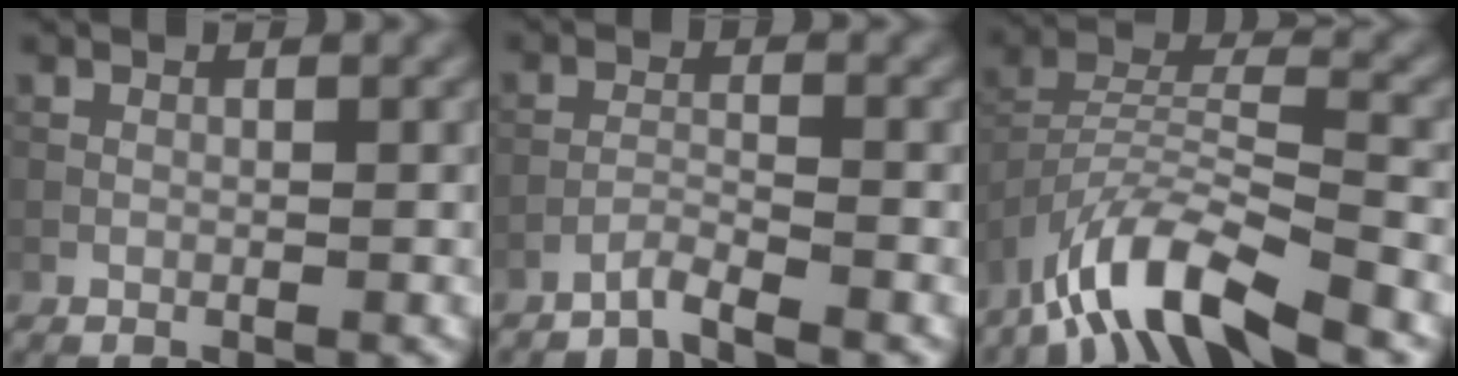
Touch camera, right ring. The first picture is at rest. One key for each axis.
{"total": 1.9, "fx": -1.7, "fy": -0.1, "fz": 0.7, "tx": -0.009, "ty": 0.004, "tz": -0.043}
{"total": 9.2, "fx": -6.9, "fy": 2.4, "fz": 5.7, "tx": -0.098, "ty": 0.001, "tz": -0.137}